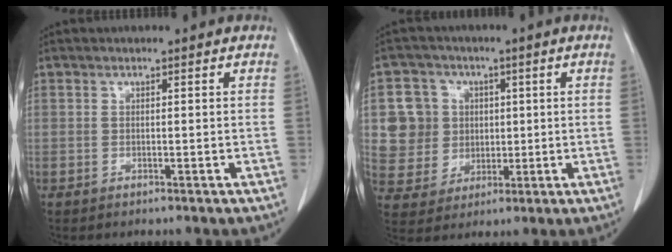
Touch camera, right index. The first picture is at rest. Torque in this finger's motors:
{"motor_torque": [0.52, 0.32, 0.12, 0.04]}